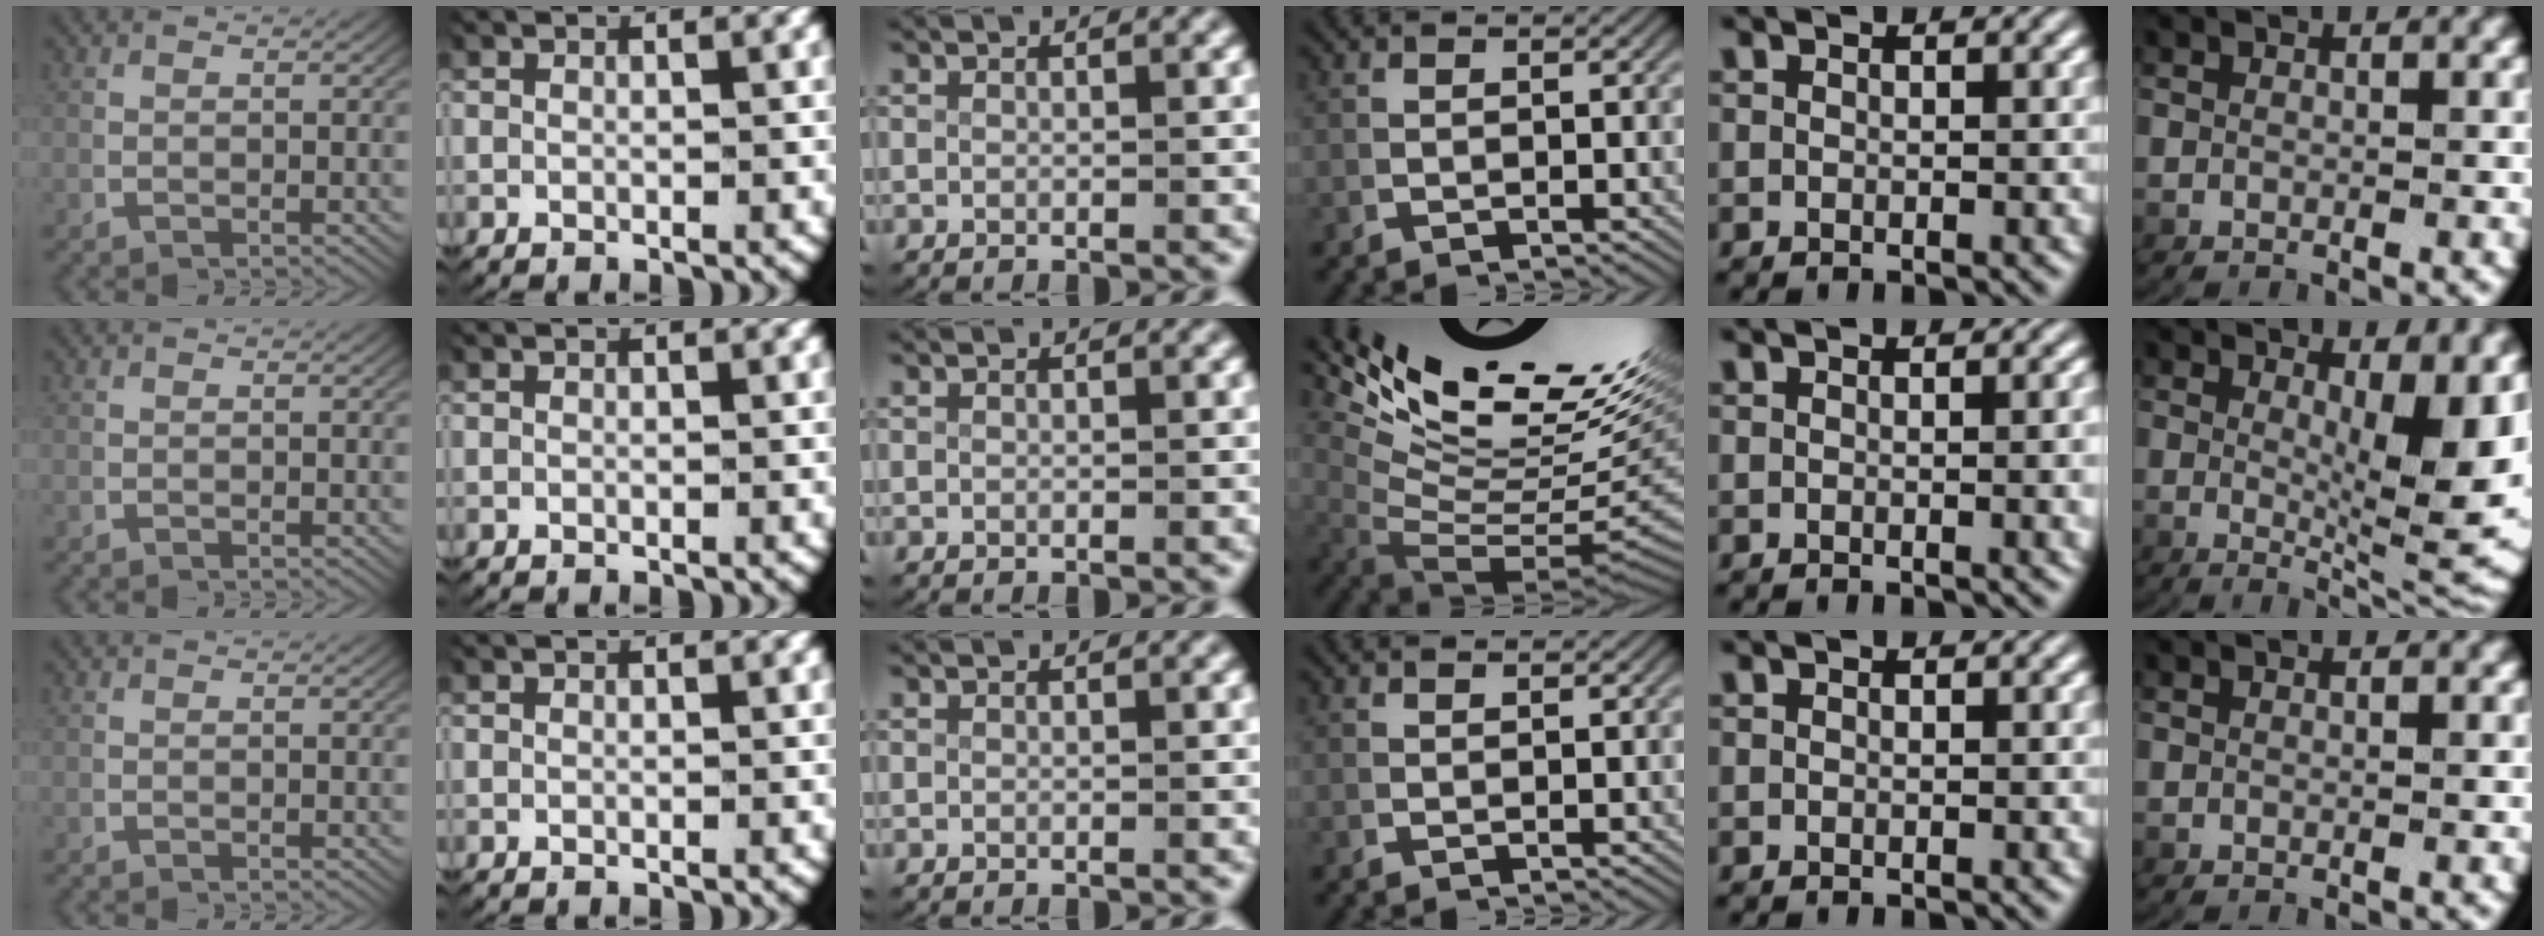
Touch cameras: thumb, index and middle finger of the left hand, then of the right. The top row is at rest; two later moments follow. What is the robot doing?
{"motion": "lift_and_place", "object": "plastic wrap"}